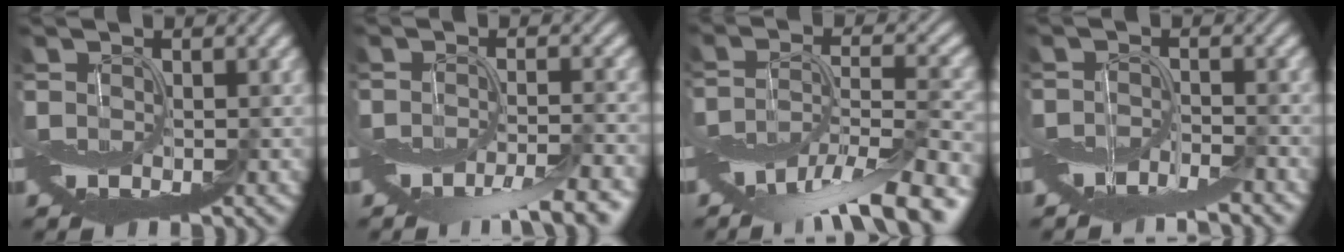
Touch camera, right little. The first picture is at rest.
{"total": 5.6, "force": [-3.9, 0.7, 3.9], "torque": [-0.060, -0.011, -0.067]}
{"total": 10.5, "force": [-7.0, 3.1, 7.2], "torque": [-0.134, -0.008, -0.119]}
{"total": 4.2, "force": [-3.7, 0.4, 1.9], "torque": [-0.028, -0.004, -0.071]}